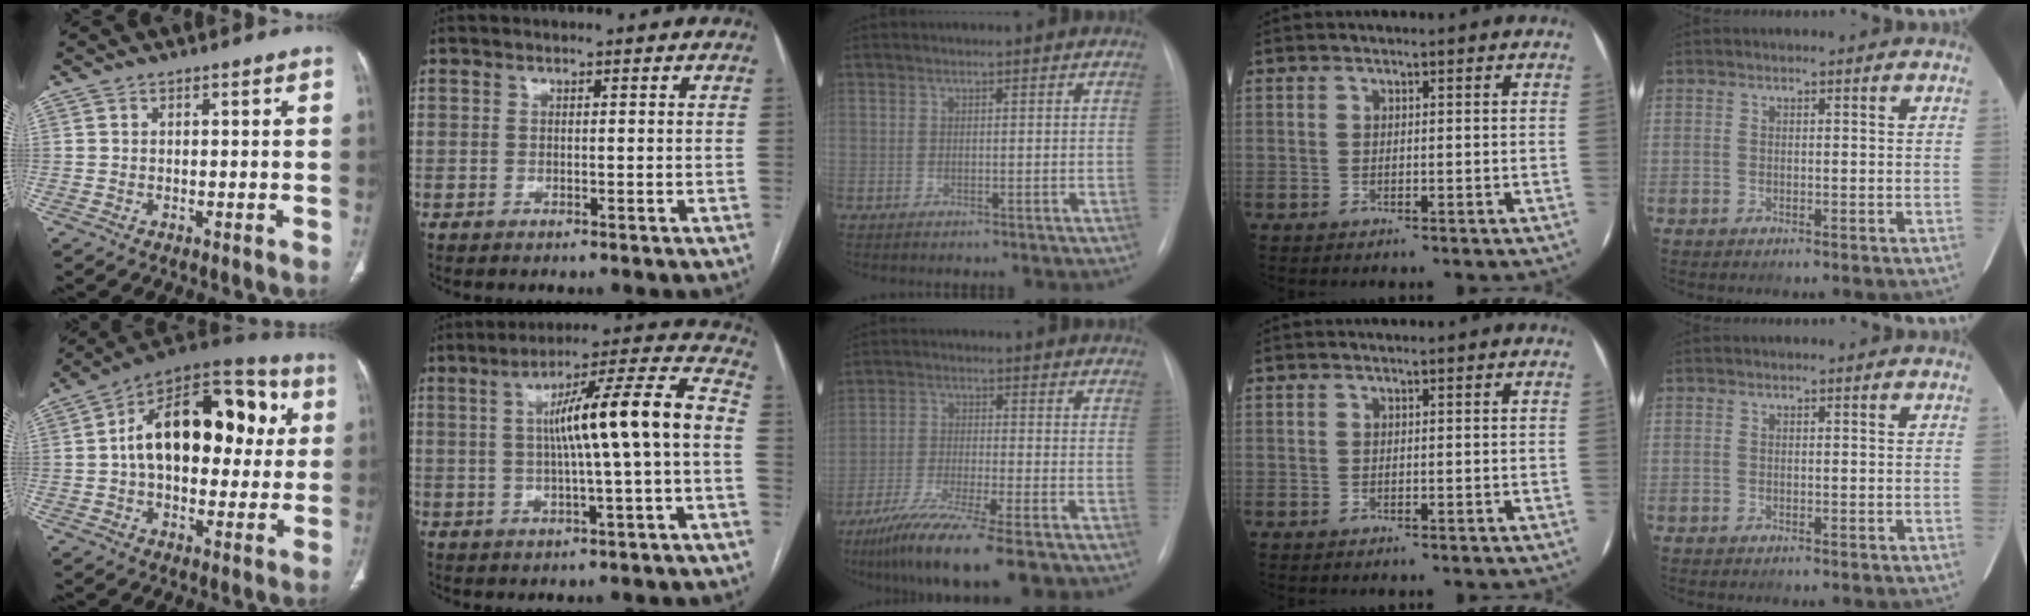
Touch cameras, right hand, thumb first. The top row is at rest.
{"thumb": {"total": 24.8, "force": [3.8, 14.6, 19.7], "torque": [-0.261, 0.030, 0.047]}, "index": {"total": 13.9, "force": [0.0, -0.2, 13.9], "torque": [-0.215, 0.025, -0.003]}, "middle": {"total": 12.8, "force": [-9.1, 0.5, 8.9], "torque": [-0.155, -0.037, -0.151]}}